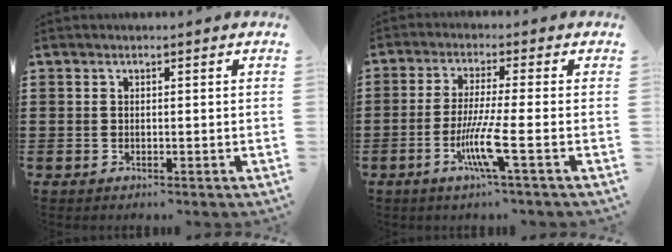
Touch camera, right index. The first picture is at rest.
{"total": 7.4, "force": [-2.6, 0.0, 6.9], "torque": [-0.143, -0.020, -0.053]}